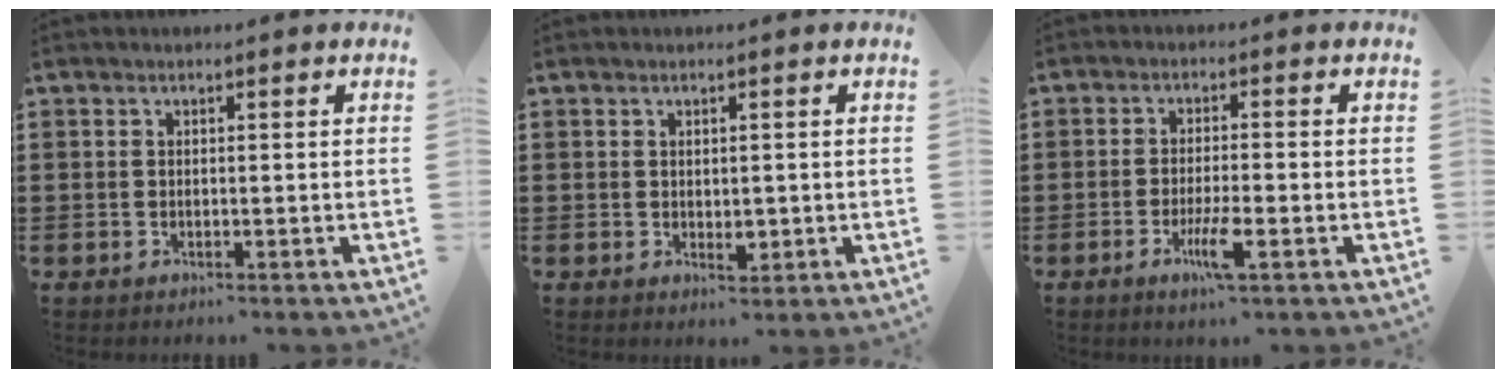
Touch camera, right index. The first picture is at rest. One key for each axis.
{"total": 2.0, "fx": 0.0, "fy": 1.3, "fz": 1.6, "tx": -0.020, "ty": -0.001, "tz": -0.001}
{"total": 5.1, "fx": -2.2, "fy": 0.6, "fz": 4.5, "tx": -0.094, "ty": -0.015, "tz": -0.042}